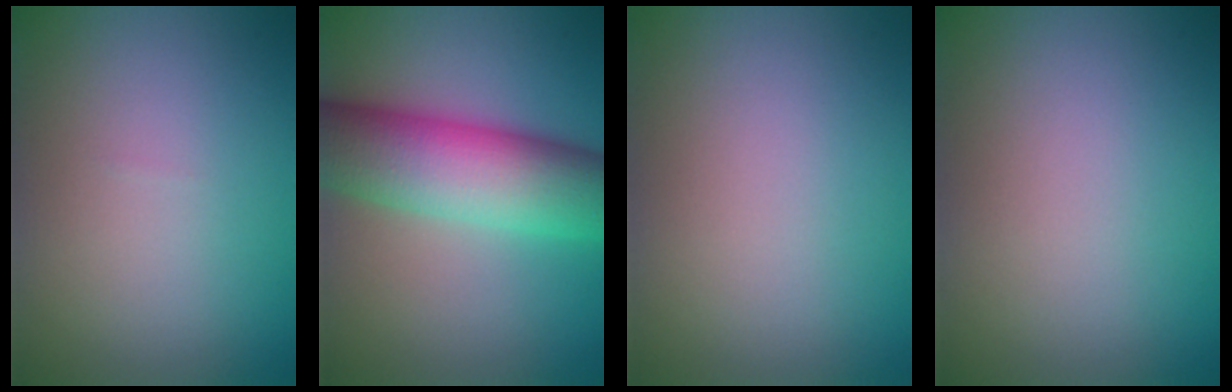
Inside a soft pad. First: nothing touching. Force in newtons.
{"total": 11.0, "press": 11.0, "slide": 0.1}
{"total": 0.0}
{"total": 0.0}